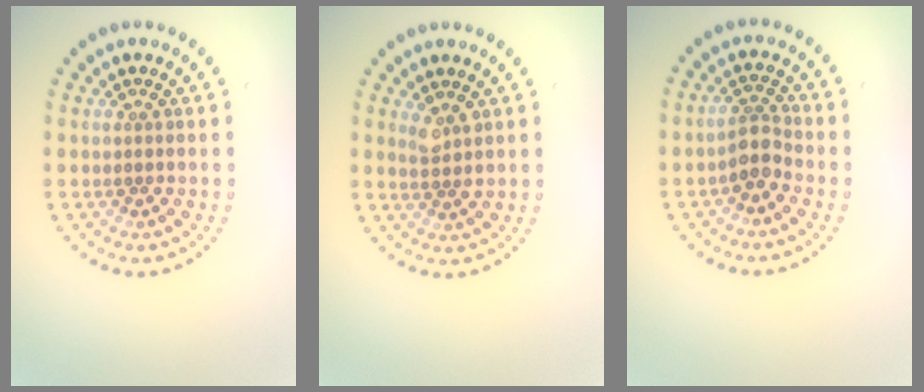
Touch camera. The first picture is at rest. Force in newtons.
{"total": 1.7, "press": 1.4, "slide": 1.0}
{"total": 2.3, "press": 1.8, "slide": 1.3}